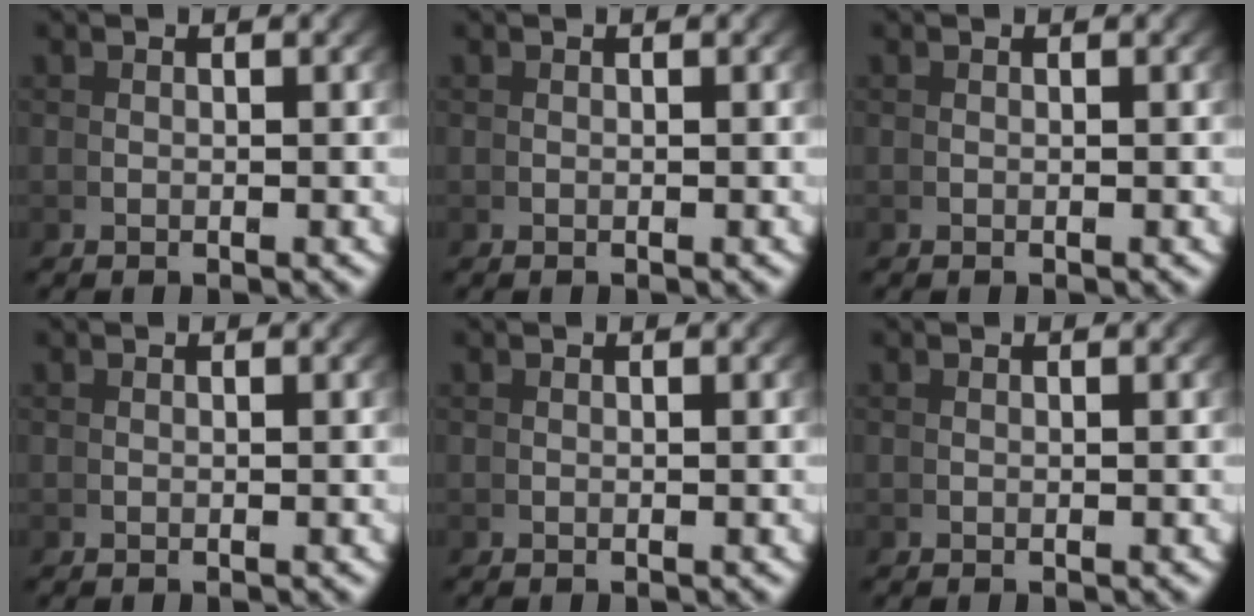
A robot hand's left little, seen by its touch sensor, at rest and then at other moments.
{"total": 0.0}
{"total": 0.0}
{"total": 0.0}
{"total": 0.0}
{"total": 0.0}